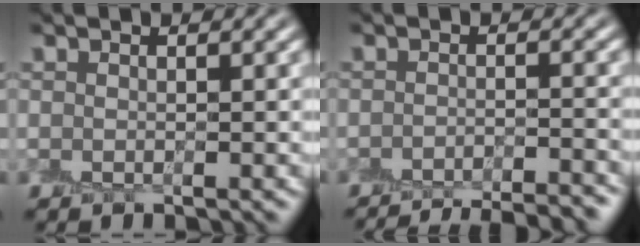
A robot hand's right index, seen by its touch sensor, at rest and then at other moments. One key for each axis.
{"total": 8.9, "fx": -8.3, "fy": 1.9, "fz": 2.6, "tx": -0.012, "ty": -0.001, "tz": -0.098}